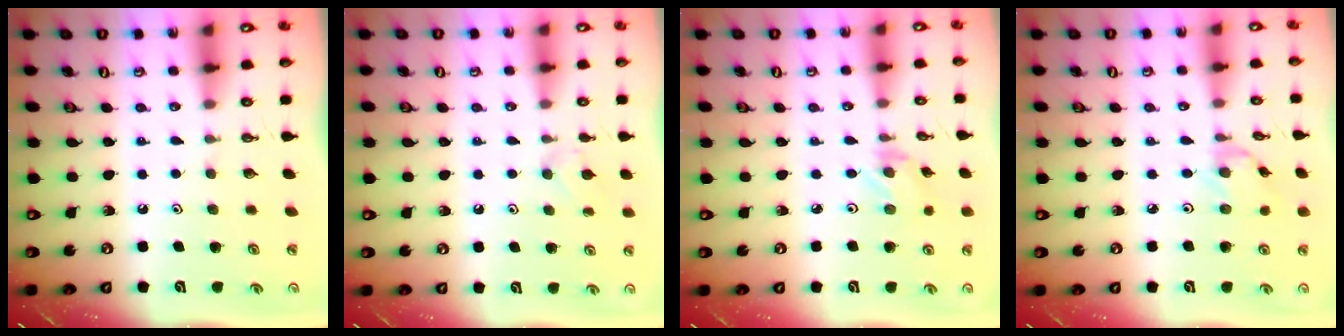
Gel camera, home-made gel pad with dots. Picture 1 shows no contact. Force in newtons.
{"total": 6.4, "press": 6.3, "slide": 1.0}
{"total": 1.2, "press": 1.2, "slide": 0.2}
{"total": 1.2, "press": 1.1, "slide": 0.3}